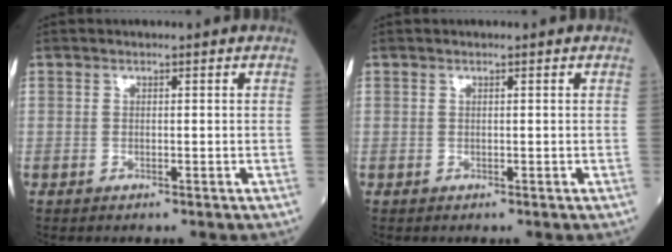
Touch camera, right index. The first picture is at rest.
{"total": 0.0}